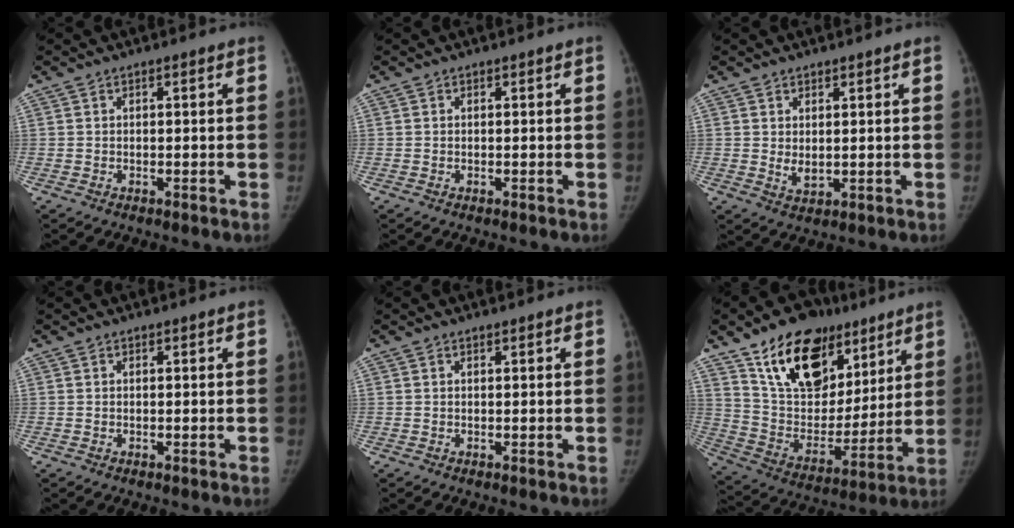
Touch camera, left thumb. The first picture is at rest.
{"total": 0.0}
{"total": 2.4, "force": [0.9, 1.5, 1.8], "torque": [-0.023, -0.017, 0.021]}
{"total": 0.0}
{"total": 0.0}
{"total": 23.3, "force": [13.8, 14.2, 12.4], "torque": [-0.161, -0.043, 0.242]}